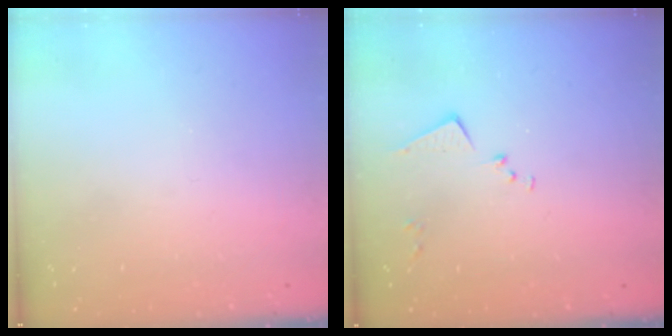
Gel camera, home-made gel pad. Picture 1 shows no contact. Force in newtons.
{"total": 6.8, "press": 6.8, "slide": 0.6}